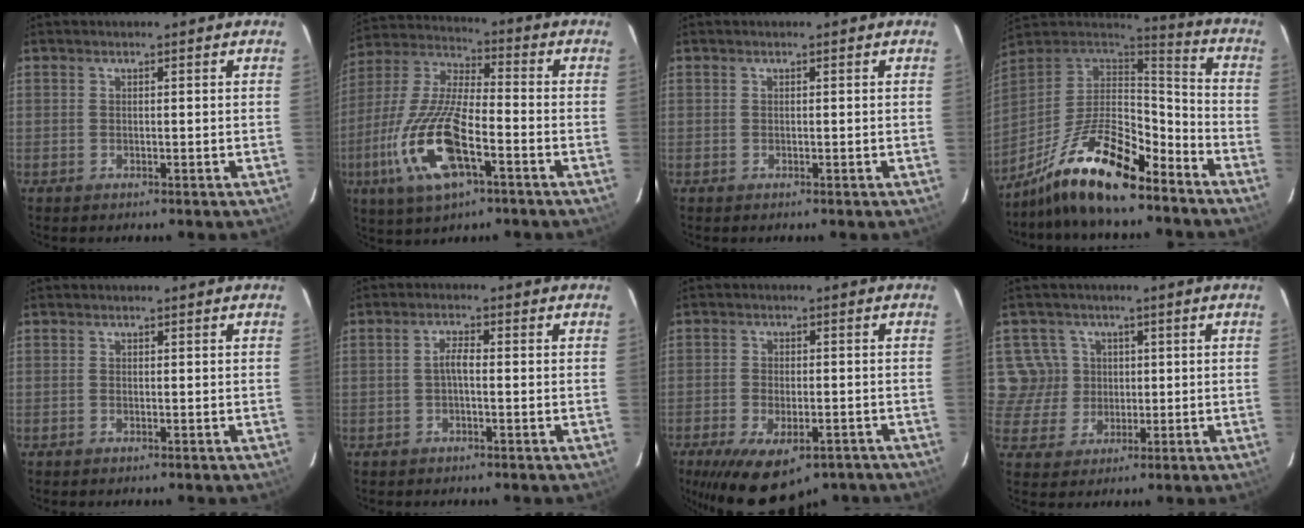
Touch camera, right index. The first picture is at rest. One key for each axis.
{"total": 18.1, "fx": -7.0, "fy": 6.0, "fz": 15.5, "tx": -0.337, "ty": -0.018, "tz": -0.137}
{"total": 0.0}
{"total": 18.2, "fx": -12.6, "fy": 5.5, "fz": 11.9, "tx": -0.242, "ty": -0.009, "tz": -0.229}
{"total": 0.0}
{"total": 2.2, "fx": -0.5, "fy": 0.5, "fz": 2.0, "tx": -0.041, "ty": 0.008, "tz": -0.011}
{"total": 16.2, "fx": -10.6, "fy": 7.3, "fz": 9.8, "tx": -0.205, "ty": -0.031, "tz": -0.152}
{"total": 6.0, "fx": 1.0, "fy": 5.9, "fz": 0.5, "tx": -0.015, "ty": 0.014, "tz": 0.020}